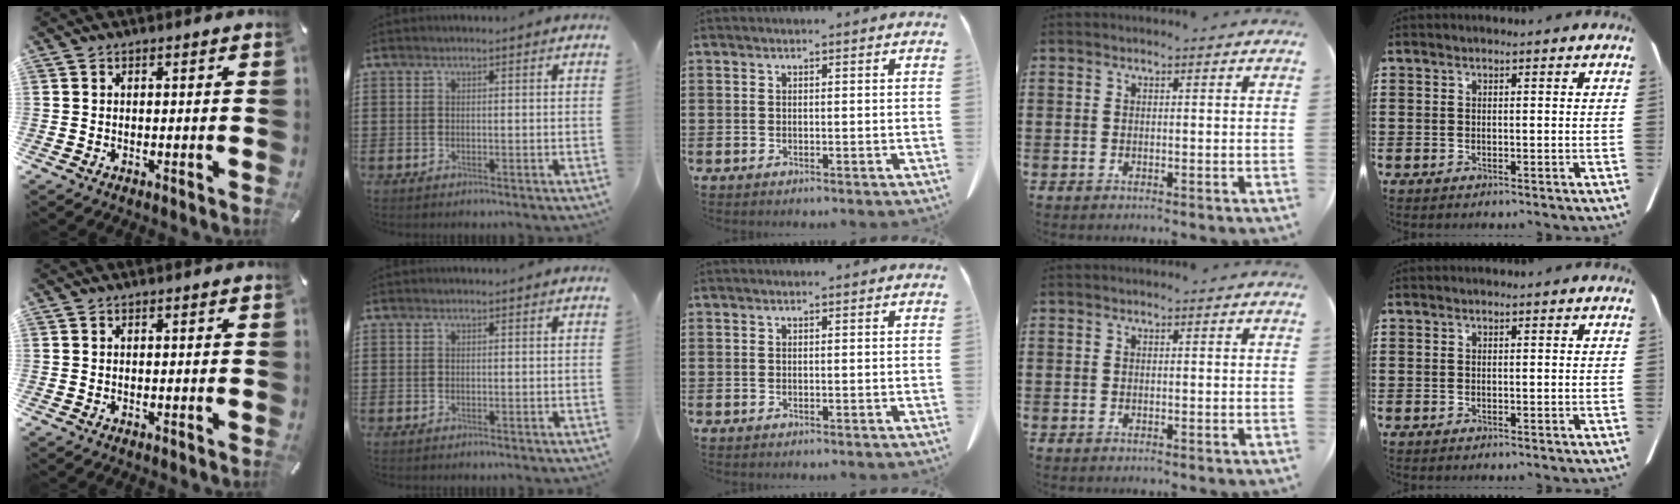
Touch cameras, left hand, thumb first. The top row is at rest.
{}